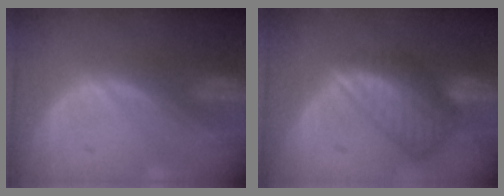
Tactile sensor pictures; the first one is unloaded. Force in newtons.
{"total": 8.8, "press": 7.7, "slide": 4.4}